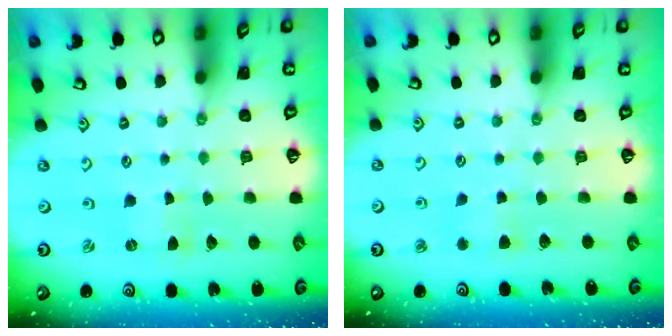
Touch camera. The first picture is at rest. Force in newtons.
{"total": 3.6, "press": 3.5, "slide": 0.7}